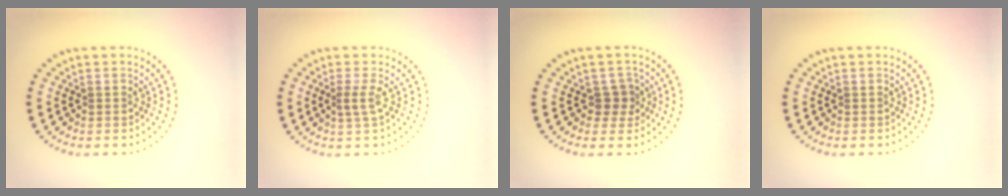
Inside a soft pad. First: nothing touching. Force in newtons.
{"total": 1.4, "press": 0.9, "slide": 1.1}
{"total": 1.7, "press": 1.4, "slide": 1.0}
{"total": 0.0}